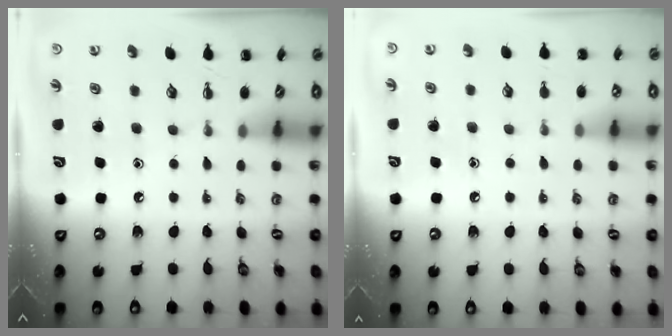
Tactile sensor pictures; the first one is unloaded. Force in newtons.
{"total": 6.1, "press": 5.8, "slide": 1.8}